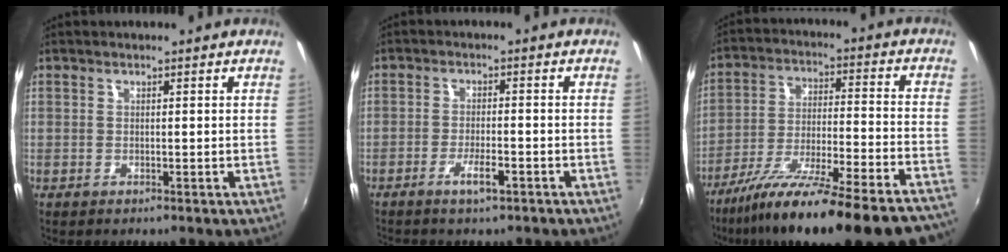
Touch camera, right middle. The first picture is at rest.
{"total": 3.7, "force": [-2.6, 0.7, 2.5], "torque": [-0.059, -0.001, -0.046]}
{"total": 28.5, "force": [-24.2, 2.3, 14.9], "torque": [-0.247, -0.077, -0.355]}